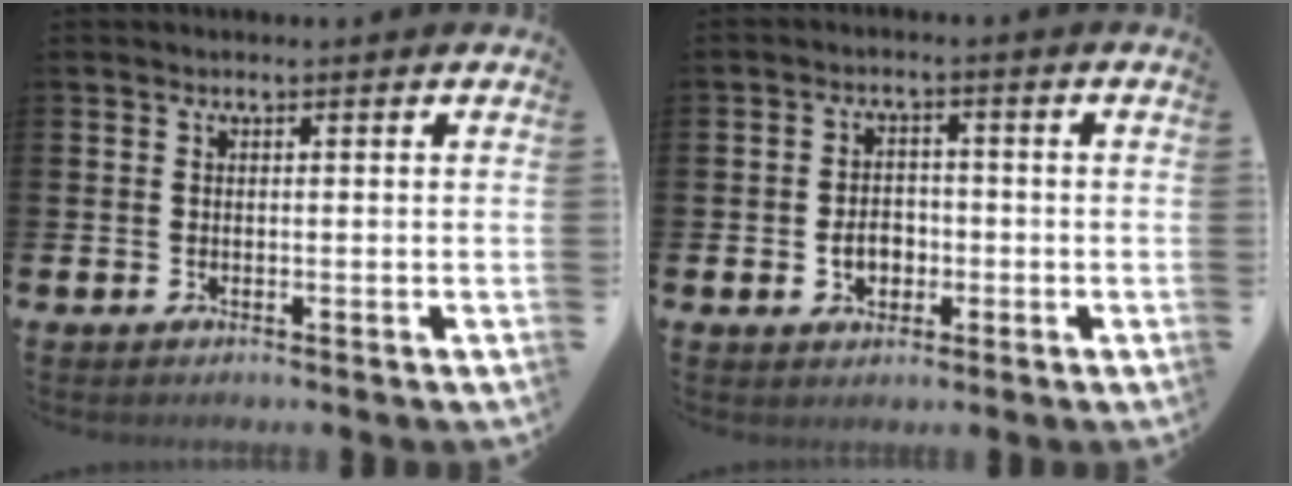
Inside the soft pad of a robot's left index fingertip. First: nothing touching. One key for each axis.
{"total": 3.5, "fx": -0.9, "fy": 2.7, "fz": 2.1, "tx": -0.025, "ty": -0.003, "tz": -0.025}